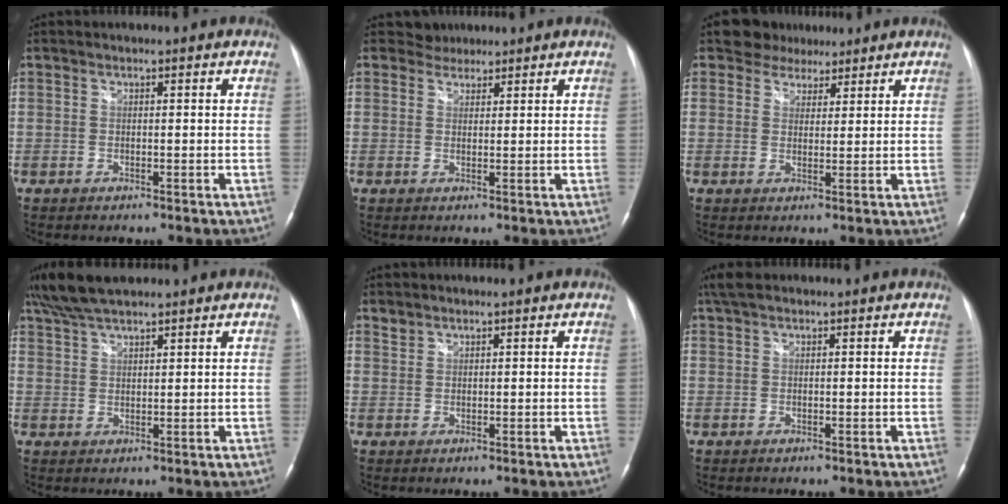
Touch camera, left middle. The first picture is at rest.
{"total": 2.2, "force": [1.9, 1.1, -0.5], "torque": [0.008, 0.007, 0.028]}
{"total": 4.7, "force": [3.8, 2.8, 0.3], "torque": [0.000, 0.008, 0.056]}
{"total": 7.5, "force": [6.5, 1.2, 3.6], "torque": [-0.075, 0.031, 0.121]}
{"total": 1.0, "force": [0.9, 0.3, -0.1], "torque": [0.000, 0.005, 0.019]}
{"total": 2.8, "force": [2.1, 0.9, 1.7], "torque": [-0.040, 0.025, 0.042]}